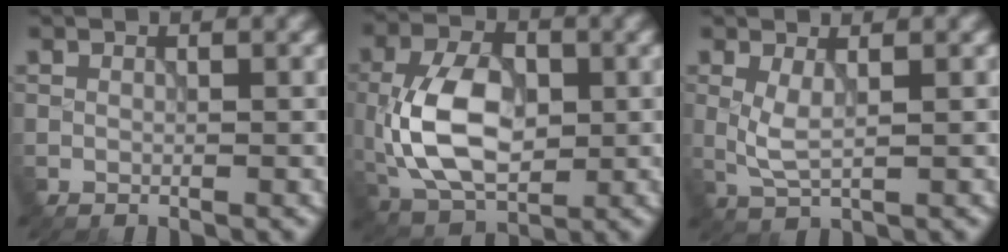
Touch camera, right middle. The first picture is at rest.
{"total": 9.0, "force": [-0.7, 5.5, 7.1], "torque": [-0.147, 0.006, -0.018]}
{"total": 2.4, "force": [0.4, 0.7, 2.2], "torque": [-0.056, -0.002, 0.011]}